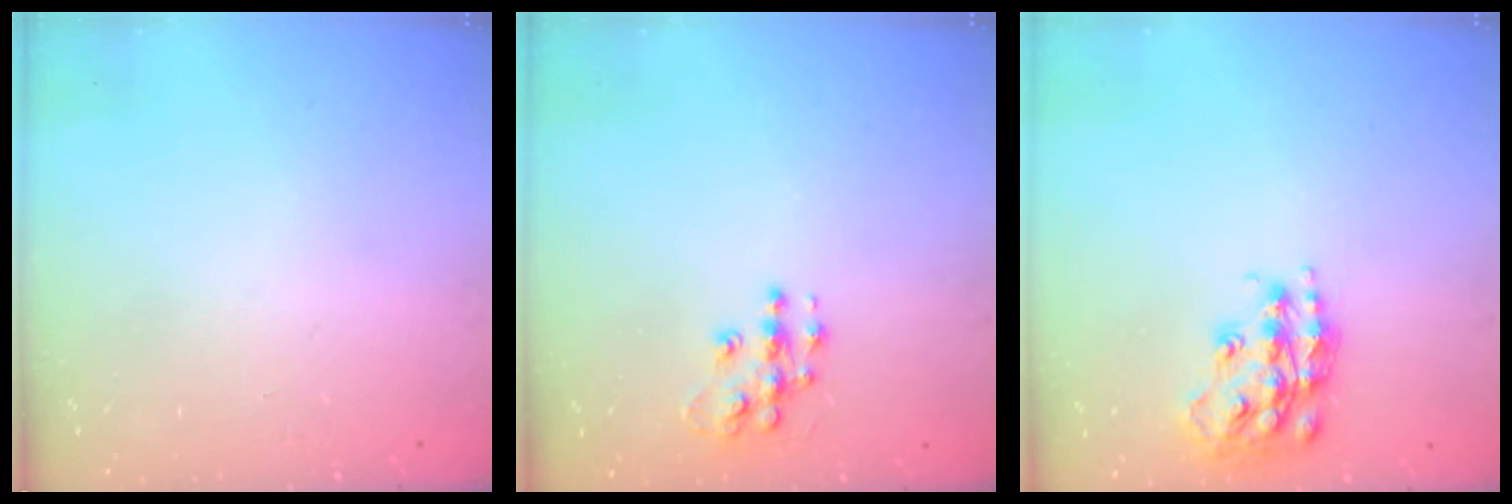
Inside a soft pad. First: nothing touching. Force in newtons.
{"total": 9.4, "press": 9.4, "slide": 0.5}
{"total": 15.9, "press": 15.8, "slide": 1.0}